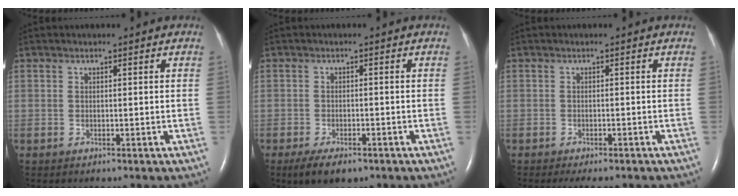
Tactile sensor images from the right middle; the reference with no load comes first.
{"total": 4.7, "force": [-3.2, 1.7, 3.0], "torque": [-0.057, -0.008, -0.047]}
{"total": 4.7, "force": [-3.8, 1.4, 2.3], "torque": [-0.025, -0.008, -0.048]}